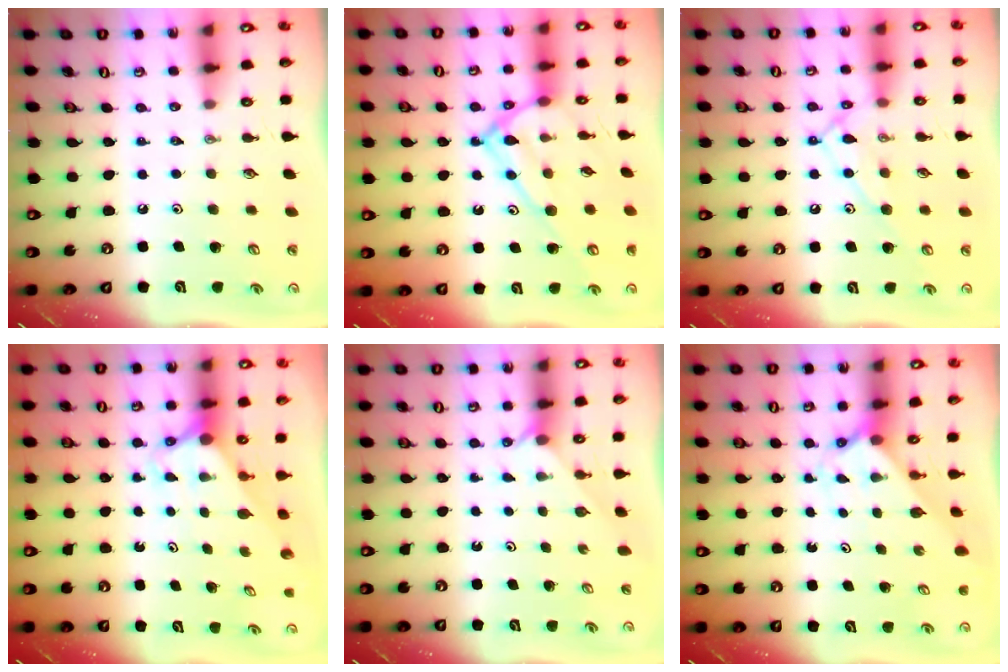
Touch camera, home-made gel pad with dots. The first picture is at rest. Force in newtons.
{"total": 15.6, "press": 15.6, "slide": 0.6}
{"total": 12.9, "press": 12.9, "slide": 0.9}
{"total": 2.8, "press": 2.8, "slide": 0.0}
{"total": 1.8, "press": 1.8, "slide": 0.2}
{"total": 1.9, "press": 1.9, "slide": 0.1}